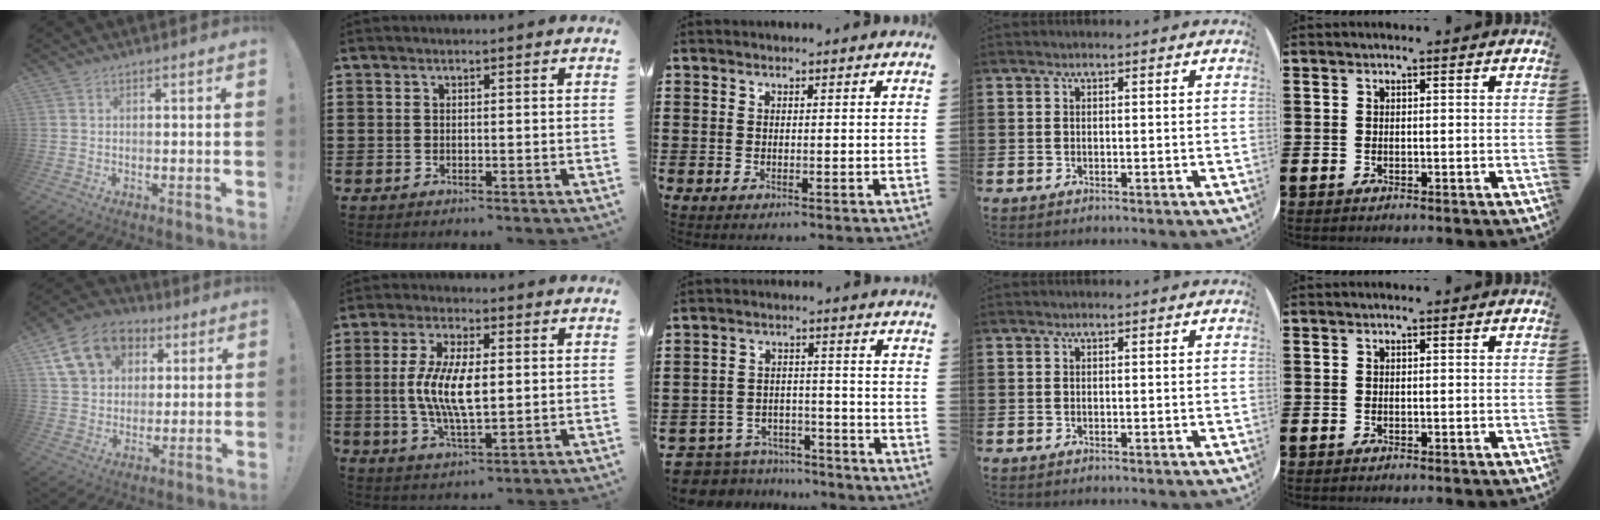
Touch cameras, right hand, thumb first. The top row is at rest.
{"thumb": {"total": 16.0, "force": [6.8, 12.2, 7.8], "torque": [-0.105, -0.021, 0.133]}, "index": {"total": 9.1, "force": [0.1, 3.4, 8.4], "torque": [-0.181, 0.000, -0.006]}, "middle": {"total": 6.0, "force": [-5.9, 1.2, 0.2], "torque": [-0.024, 0.010, -0.126]}}